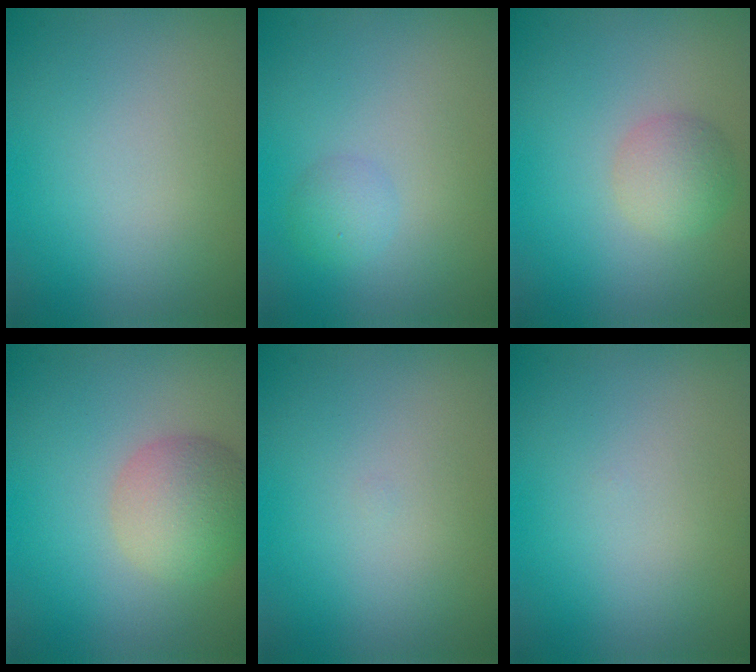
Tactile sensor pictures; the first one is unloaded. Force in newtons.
{"total": 1.4, "press": 1.3, "slide": 0.2}
{"total": 2.3, "press": 2.3, "slide": 0.1}
{"total": 4.1, "press": 4.1, "slide": 0.3}
{"total": 0.0}
{"total": 0.0}